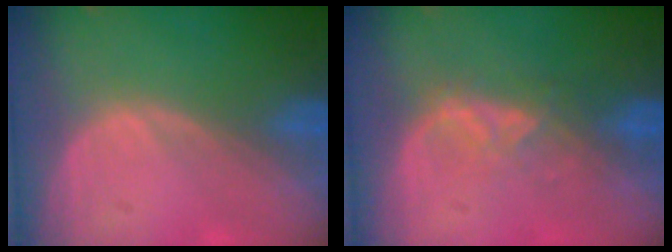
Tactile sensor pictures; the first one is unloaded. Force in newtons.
{"total": 3.4, "press": 3.3, "slide": 0.6}